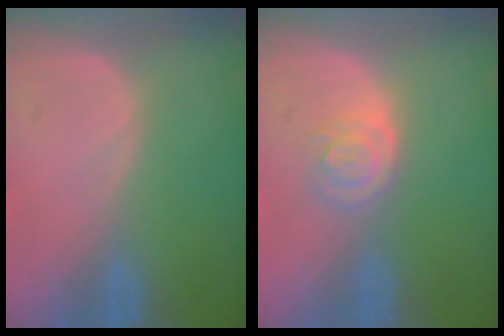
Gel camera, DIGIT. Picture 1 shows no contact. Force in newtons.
{"total": 3.3, "press": 3.3, "slide": 0.1}